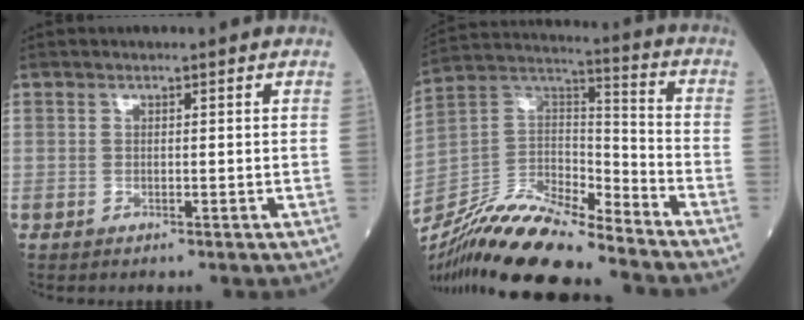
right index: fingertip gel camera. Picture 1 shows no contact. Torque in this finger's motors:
{"motor_torque": [0.33, -0.72, -0.01, -0.06]}